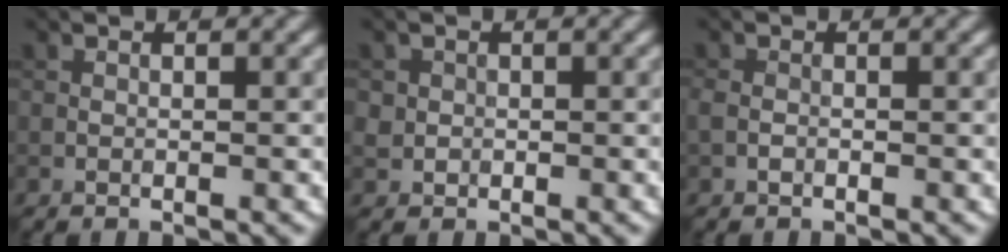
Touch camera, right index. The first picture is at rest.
{"total": 1.1, "force": [0.0, 1.1, 0.1], "torque": [0.010, -0.003, 0.000]}
{"total": 1.0, "force": [-0.4, 0.7, 0.6], "torque": [-0.011, 0.001, -0.011]}